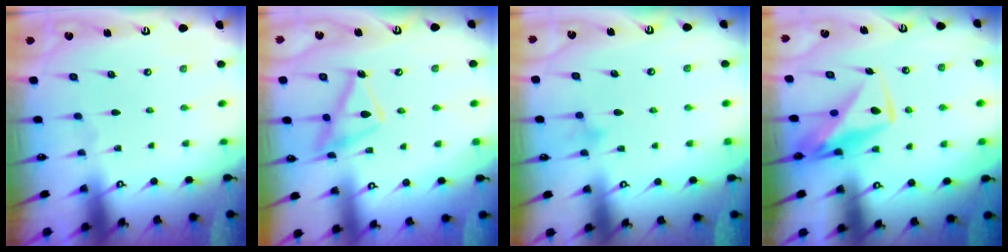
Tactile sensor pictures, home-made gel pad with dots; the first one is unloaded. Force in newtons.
{"total": 13.7, "press": 13.6, "slide": 1.1}
{"total": 8.7, "press": 8.6, "slide": 0.8}
{"total": 11.0, "press": 10.9, "slide": 0.9}